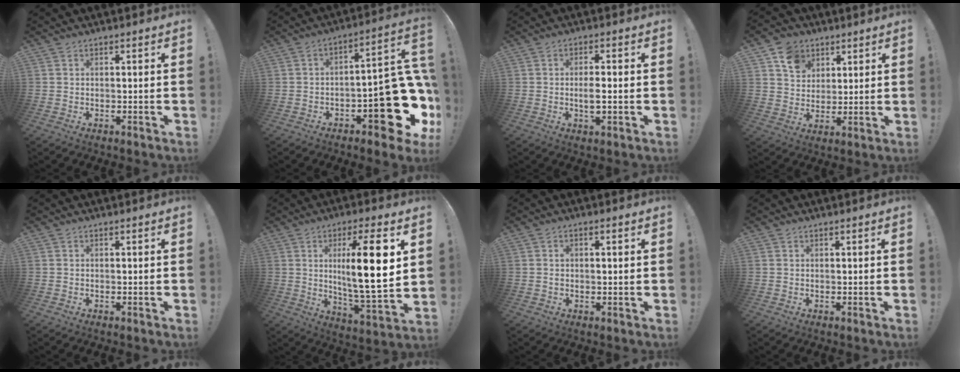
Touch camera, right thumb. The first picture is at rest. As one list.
[{"total": 19.1, "force": [-6.7, 8.3, 15.8], "torque": [-0.165, 0.030, -0.096]}, {"total": 3.8, "force": [-0.6, 1.0, 3.6], "torque": [-0.061, -0.003, -0.016]}, {"total": 9.7, "force": [5.2, 7.8, 2.7], "torque": [-0.043, -0.026, 0.104]}, {"total": 0.0}, {"total": 18.2, "force": [3.6, 3.6, 17.4], "torque": [-0.291, -0.021, 0.040]}, {"total": 1.4, "force": [-0.1, 0.5, 1.3], "torque": [-0.033, 0.008, -0.002]}, {"total": 0.0}]